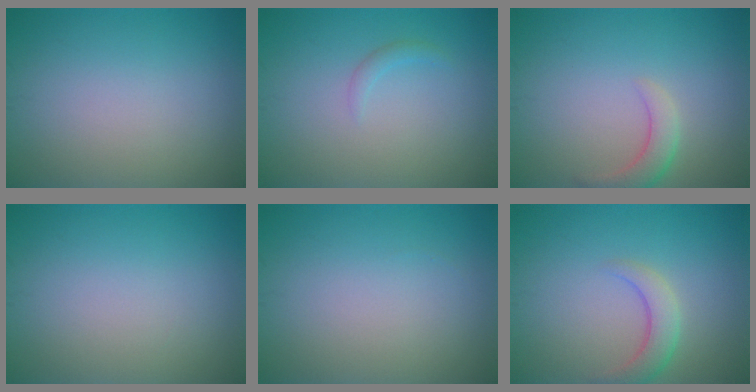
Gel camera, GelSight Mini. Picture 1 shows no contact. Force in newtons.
{"total": 0.9, "press": 0.8, "slide": 0.1}
{"total": 2.4, "press": 2.4, "slide": 0.2}
{"total": 0.0}
{"total": 0.0}
{"total": 2.7, "press": 2.7, "slide": 0.3}